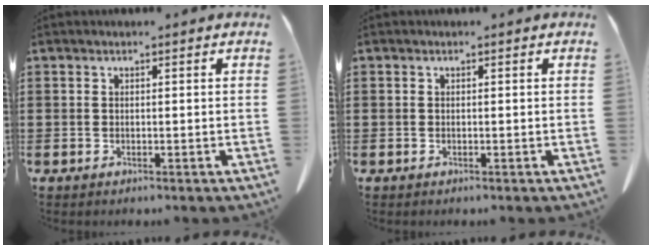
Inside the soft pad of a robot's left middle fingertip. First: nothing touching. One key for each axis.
{"total": 0.0}